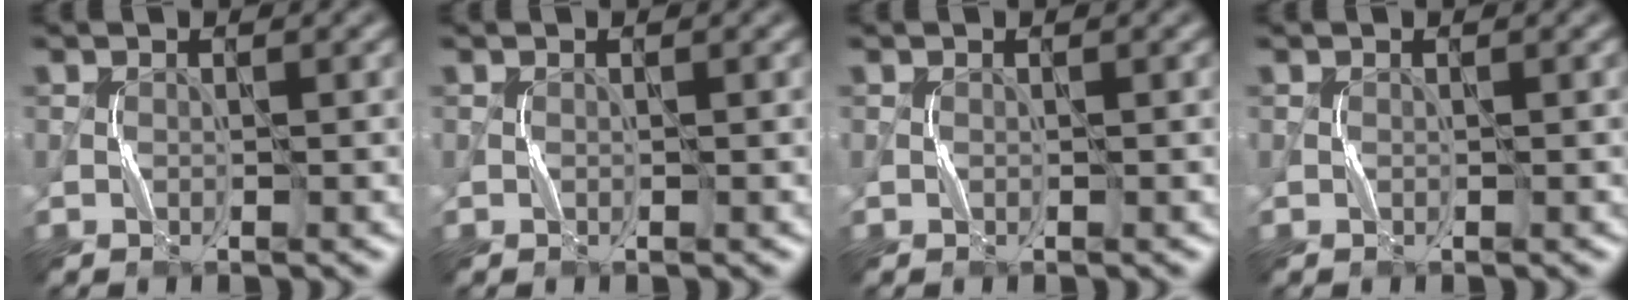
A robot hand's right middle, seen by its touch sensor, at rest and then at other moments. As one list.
[{"total": 0.0}, {"total": 0.0}, {"total": 0.0}]